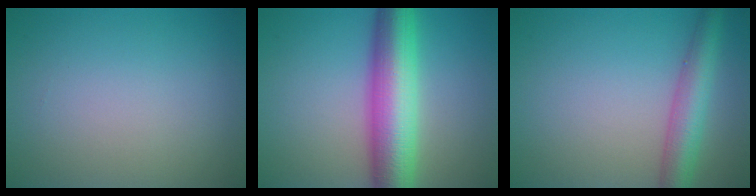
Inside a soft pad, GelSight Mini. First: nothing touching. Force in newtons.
{"total": 9.3, "press": 9.3, "slide": 0.1}
{"total": 4.6, "press": 4.6, "slide": 0.1}